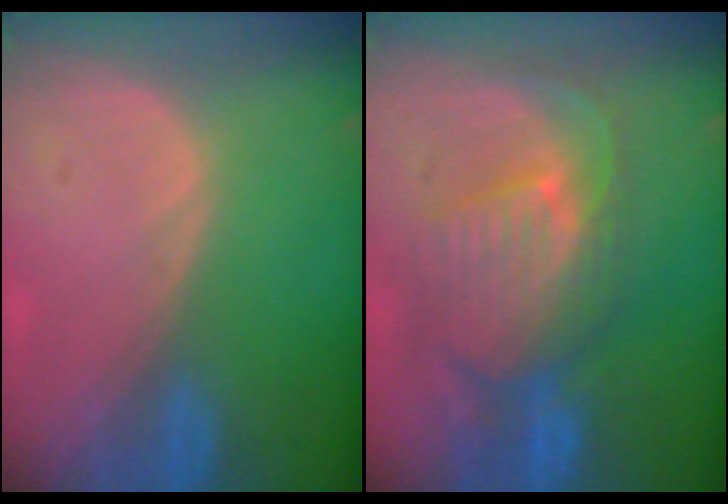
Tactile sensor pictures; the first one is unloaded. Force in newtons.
{"total": 10.2, "press": 9.2, "slide": 4.4}